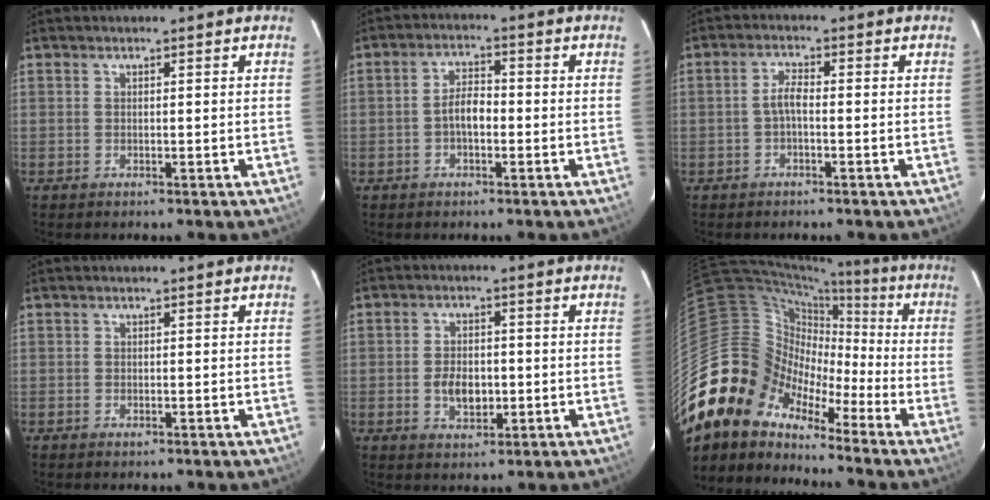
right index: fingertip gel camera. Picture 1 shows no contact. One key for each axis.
{"total": 3.9, "fx": -1.2, "fy": 1.9, "fz": 3.2, "tx": -0.062, "ty": 0.011, "tz": -0.023}
{"total": 2.5, "fx": -0.8, "fy": 0.7, "fz": 2.3, "tx": -0.050, "ty": 0.009, "tz": -0.017}
{"total": 0.6, "fx": -0.3, "fy": 0.4, "fz": 0.2, "tx": -0.003, "ty": -0.003, "tz": -0.005}
{"total": 5.7, "fx": -1.1, "fy": 3.6, "fz": 4.3, "tx": -0.084, "ty": -0.002, "tz": -0.014}
{"total": 15.7, "fx": -10.5, "fy": 10.7, "fz": 4.5, "tx": -0.095, "ty": 0.032, "tz": -0.216}